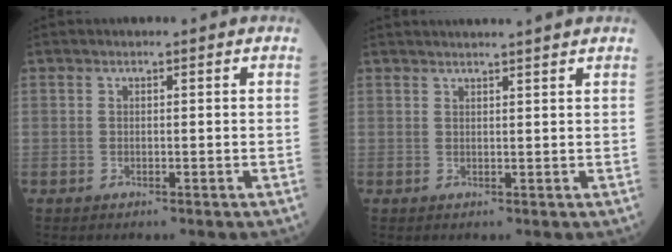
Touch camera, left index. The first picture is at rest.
{"total": 6.7, "force": [6.0, -0.9, 2.6], "torque": [-0.030, 0.025, 0.069]}